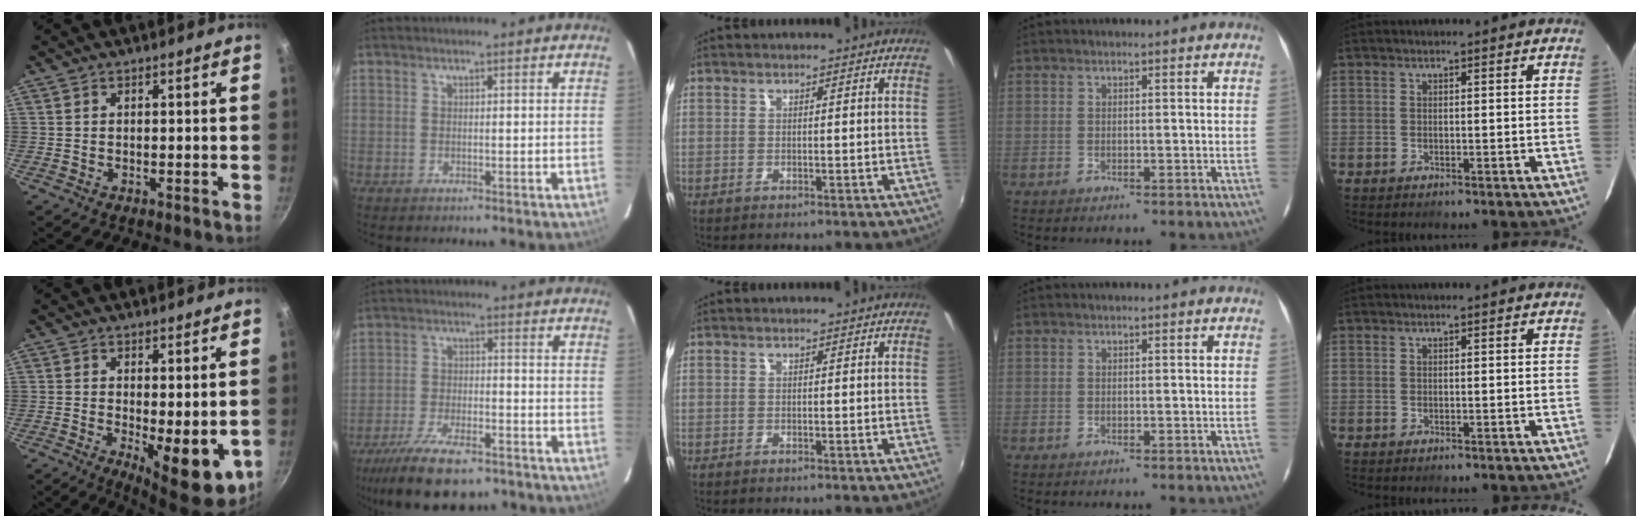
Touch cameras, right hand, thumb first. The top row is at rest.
{"thumb": {"total": 10.2, "force": [-1.6, 3.8, 9.4], "torque": [-0.110, -0.006, -0.008]}, "index": {"total": 16.4, "force": [-11.6, 6.3, 9.8], "torque": [-0.212, -0.032, -0.194]}}